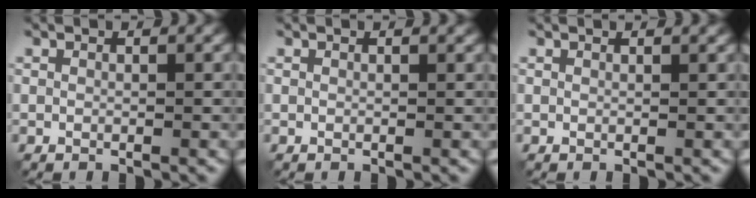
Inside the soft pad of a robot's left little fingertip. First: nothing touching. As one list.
[{"total": 0.6, "force": [0.5, 0.1, 0.3], "torque": [0.000, 0.005, 0.007]}, {"total": 1.1, "force": [1.0, 0.2, 0.4], "torque": [-0.003, 0.000, 0.008]}]